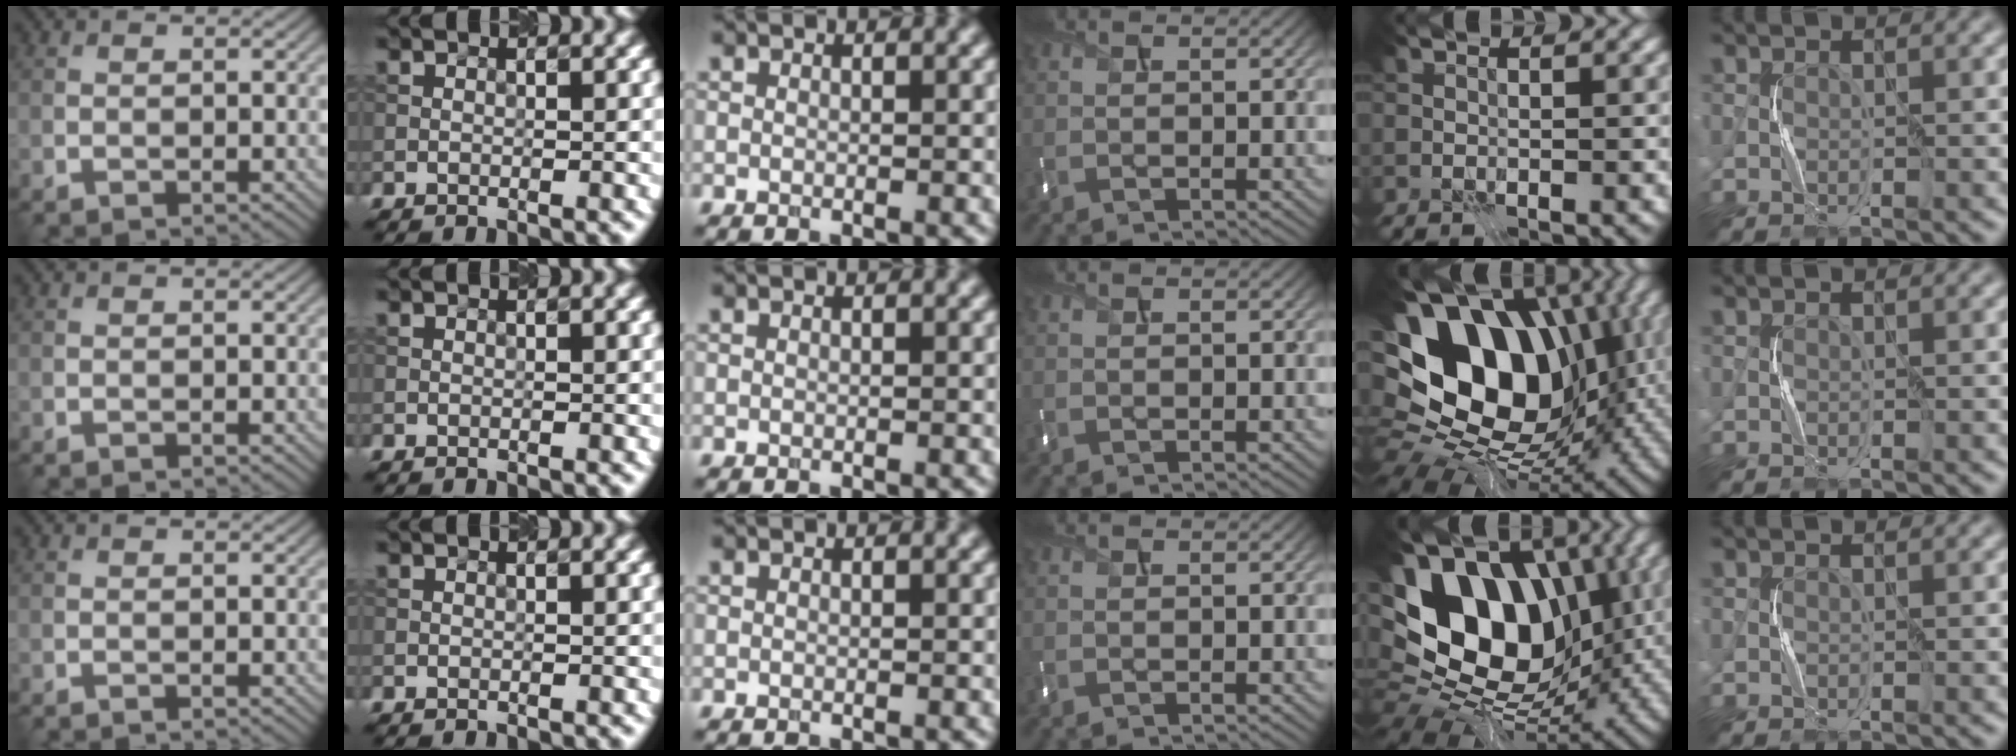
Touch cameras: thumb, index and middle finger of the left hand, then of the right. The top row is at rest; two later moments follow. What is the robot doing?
{"motion": "press", "object": "mouse"}